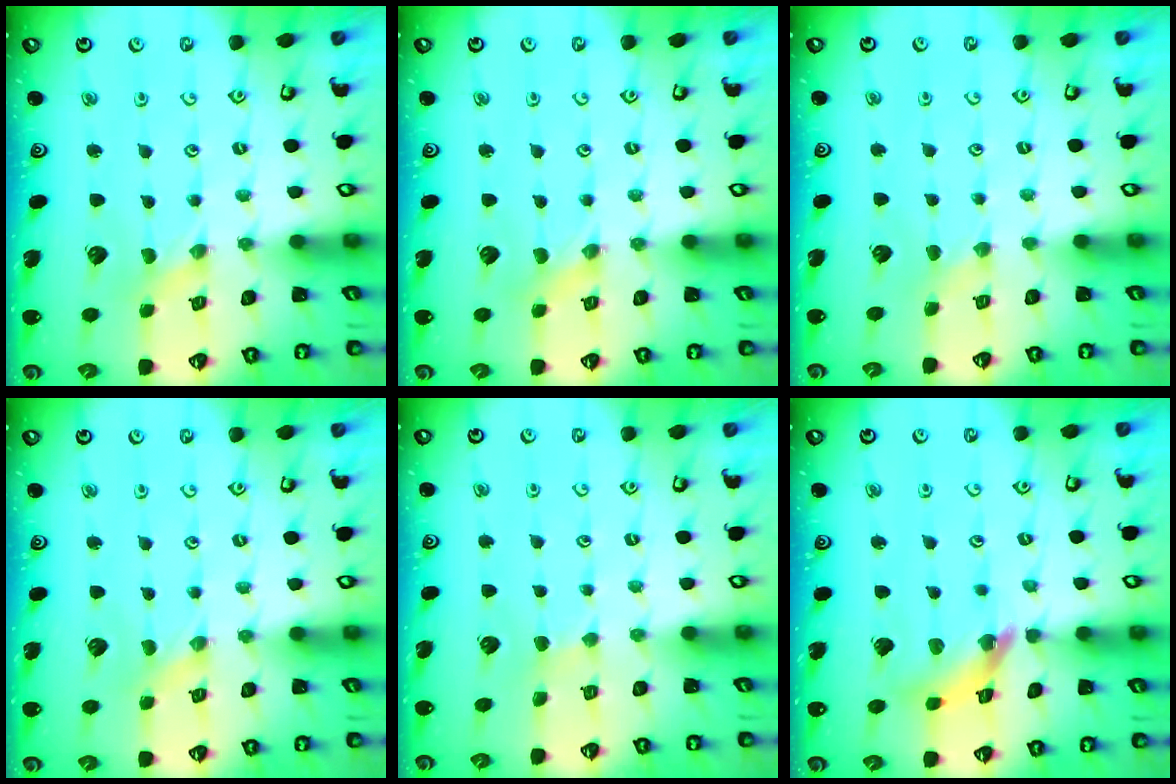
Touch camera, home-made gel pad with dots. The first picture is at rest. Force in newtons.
{"total": 2.2, "press": 2.2, "slide": 0.3}
{"total": 2.4, "press": 2.4, "slide": 0.4}
{"total": 0.5, "press": 0.5, "slide": 0.1}
{"total": 2.2, "press": 2.2, "slide": 0.4}
{"total": 11.0, "press": 10.9, "slide": 1.3}